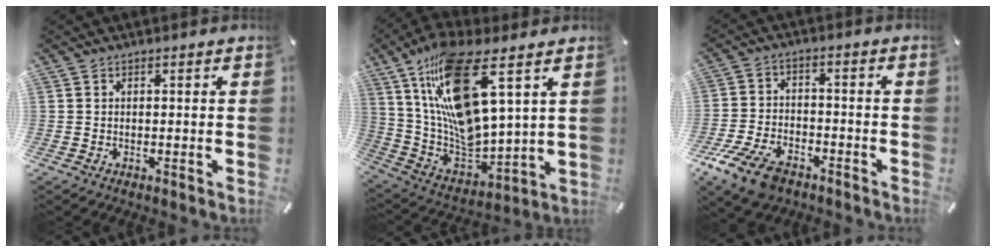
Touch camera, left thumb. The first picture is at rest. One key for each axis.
{"total": 19.4, "fx": 10.5, "fy": 6.4, "fz": 15.1, "tx": -0.318, "ty": -0.074, "tz": 0.172}
{"total": 10.7, "fx": -7.1, "fy": 5.7, "fz": 5.6, "tx": -0.116, "ty": 0.036, "tz": -0.132}